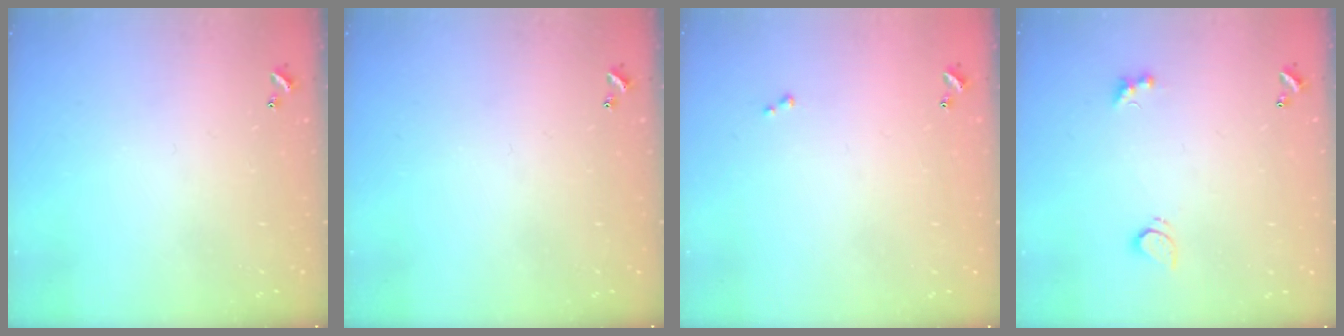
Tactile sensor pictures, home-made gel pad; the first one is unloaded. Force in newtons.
{"total": 0.0}
{"total": 0.0}
{"total": 3.0, "press": 2.7, "slide": 1.1}